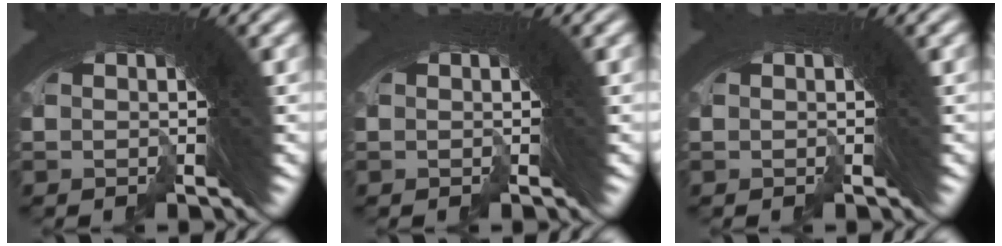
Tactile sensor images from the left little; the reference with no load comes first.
{"total": 0.0}
{"total": 0.0}